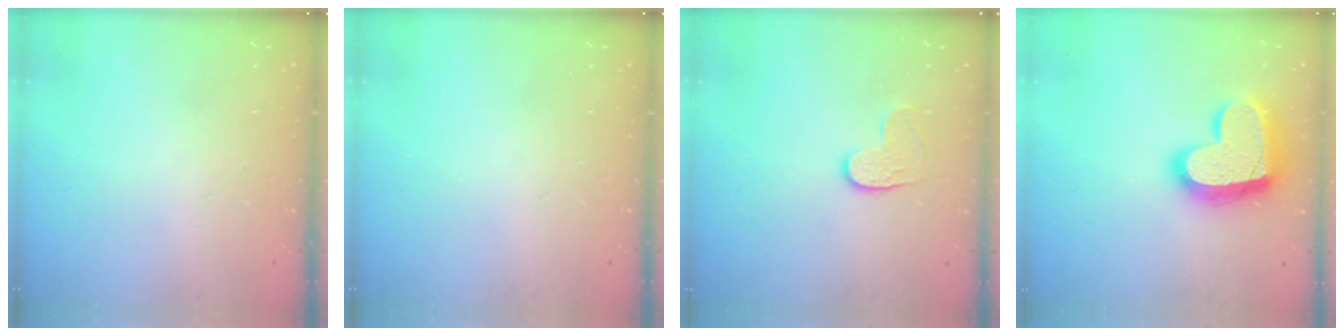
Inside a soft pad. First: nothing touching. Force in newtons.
{"total": 0.0}
{"total": 5.2, "press": 5.2, "slide": 0.2}
{"total": 20.9, "press": 20.8, "slide": 1.8}